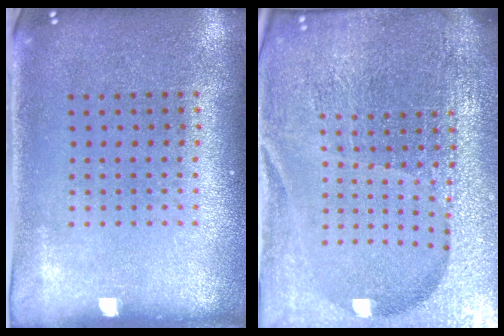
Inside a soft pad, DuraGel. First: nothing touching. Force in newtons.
{"total": 6.8, "press": 5.9, "slide": 3.4}